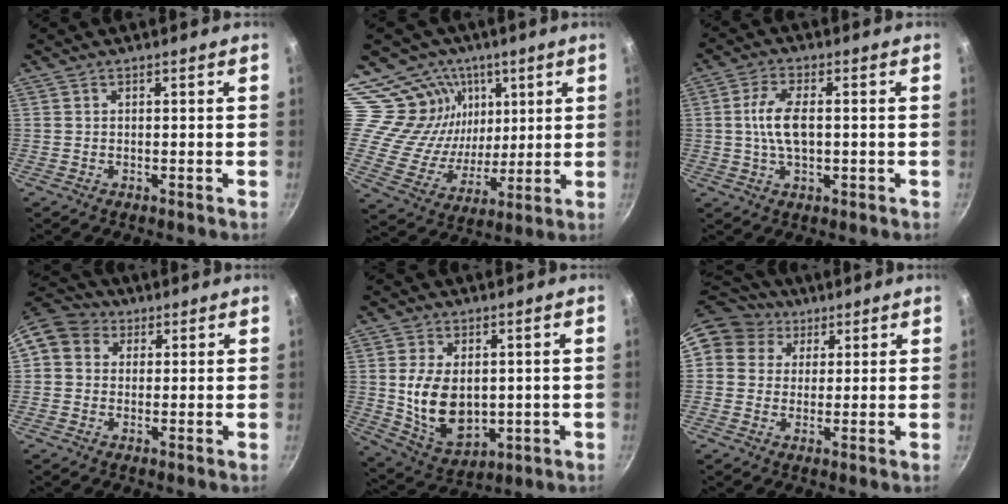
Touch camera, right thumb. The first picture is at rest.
{"total": 16.0, "force": [8.6, 12.5, 4.9], "torque": [-0.045, -0.060, 0.152]}
{"total": 7.6, "force": [0.2, 3.7, 6.6], "torque": [-0.127, 0.010, 0.001]}
{"total": 9.1, "force": [2.4, 7.9, 4.0], "torque": [-0.058, 0.019, 0.024]}
{"total": 12.7, "force": [0.8, 8.4, 9.5], "torque": [-0.153, -0.019, 0.037]}
{"total": 10.0, "force": [4.5, 8.4, 2.8], "torque": [-0.023, 0.003, 0.064]}